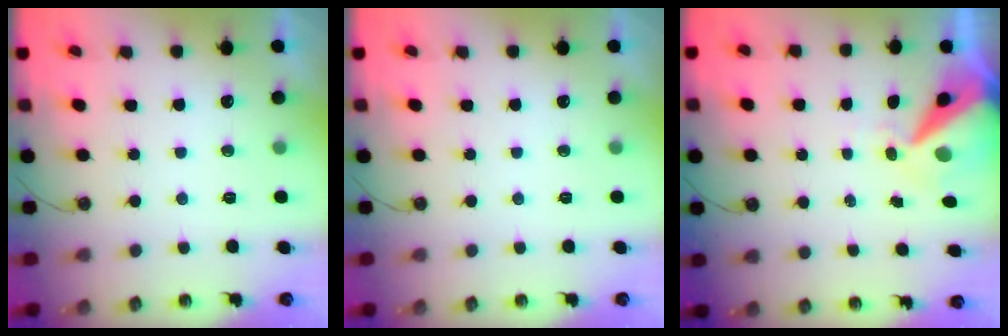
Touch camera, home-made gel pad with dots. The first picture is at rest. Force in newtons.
{"total": 0.0}
{"total": 11.9, "press": 11.8, "slide": 1.5}